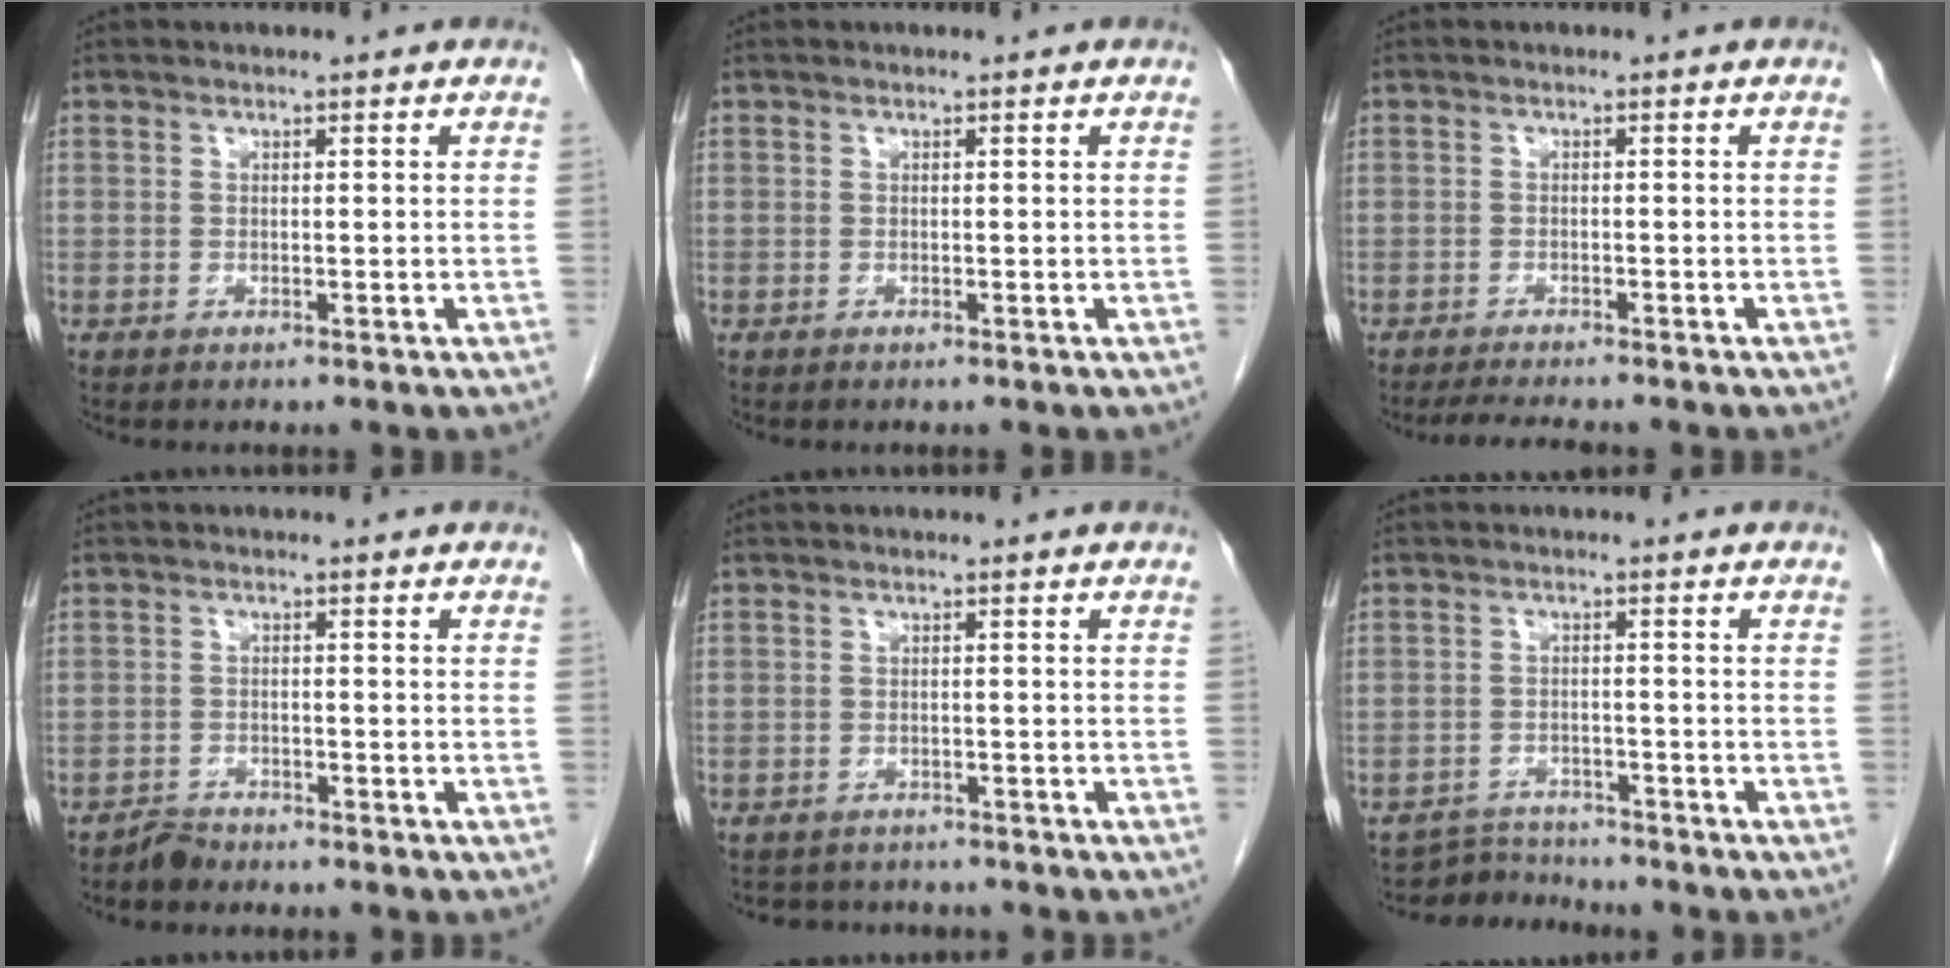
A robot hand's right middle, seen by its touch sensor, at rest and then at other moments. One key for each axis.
{"total": 0.0}
{"total": 4.8, "fx": -4.3, "fy": 0.5, "fz": 2.2, "tx": -0.032, "ty": -0.012, "tz": -0.065}
{"total": 1.8, "fx": -1.7, "fy": 0.4, "fz": -0.1, "tx": -0.001, "ty": -0.002, "tz": -0.031}
{"total": 4.6, "fx": -4.3, "fy": 1.6, "fz": 0.3, "tx": -0.003, "ty": 0.002, "tz": -0.059}
{"total": 3.9, "fx": -3.7, "fy": 0.4, "fz": -1.2, "tx": 0.021, "ty": -0.004, "tz": -0.061}